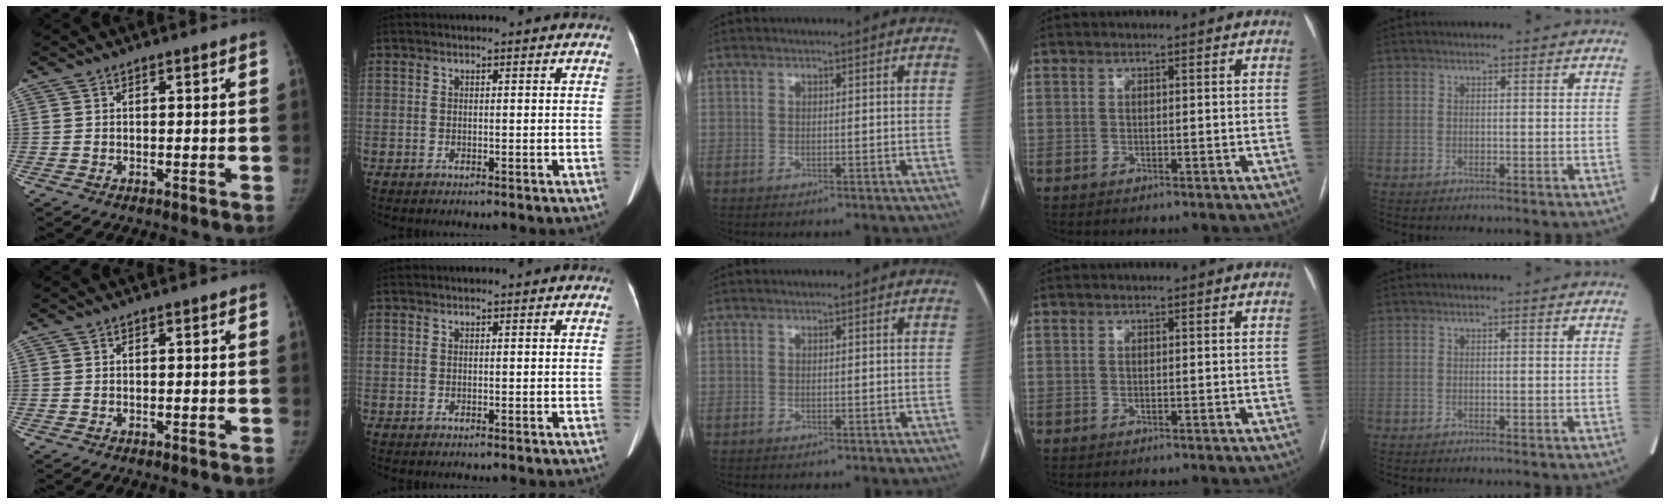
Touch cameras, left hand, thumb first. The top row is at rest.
{}